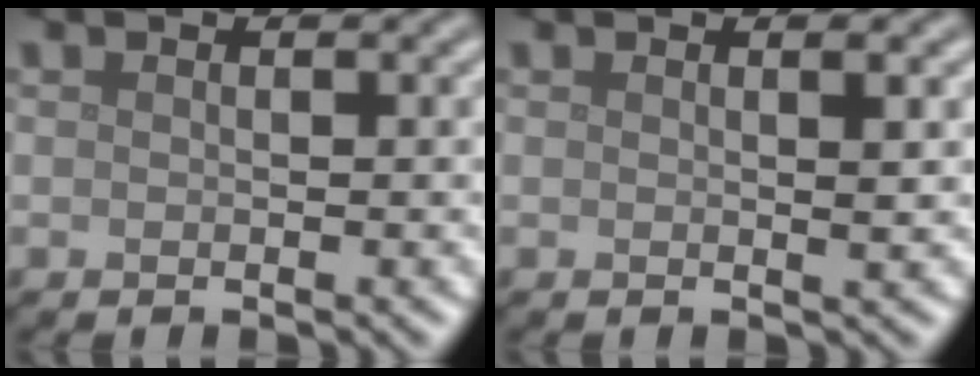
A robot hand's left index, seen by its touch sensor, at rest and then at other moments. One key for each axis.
{"total": 1.4, "fx": 0.4, "fy": 0.3, "fz": 1.3, "tx": -0.015, "ty": 0.003, "tz": 0.003}